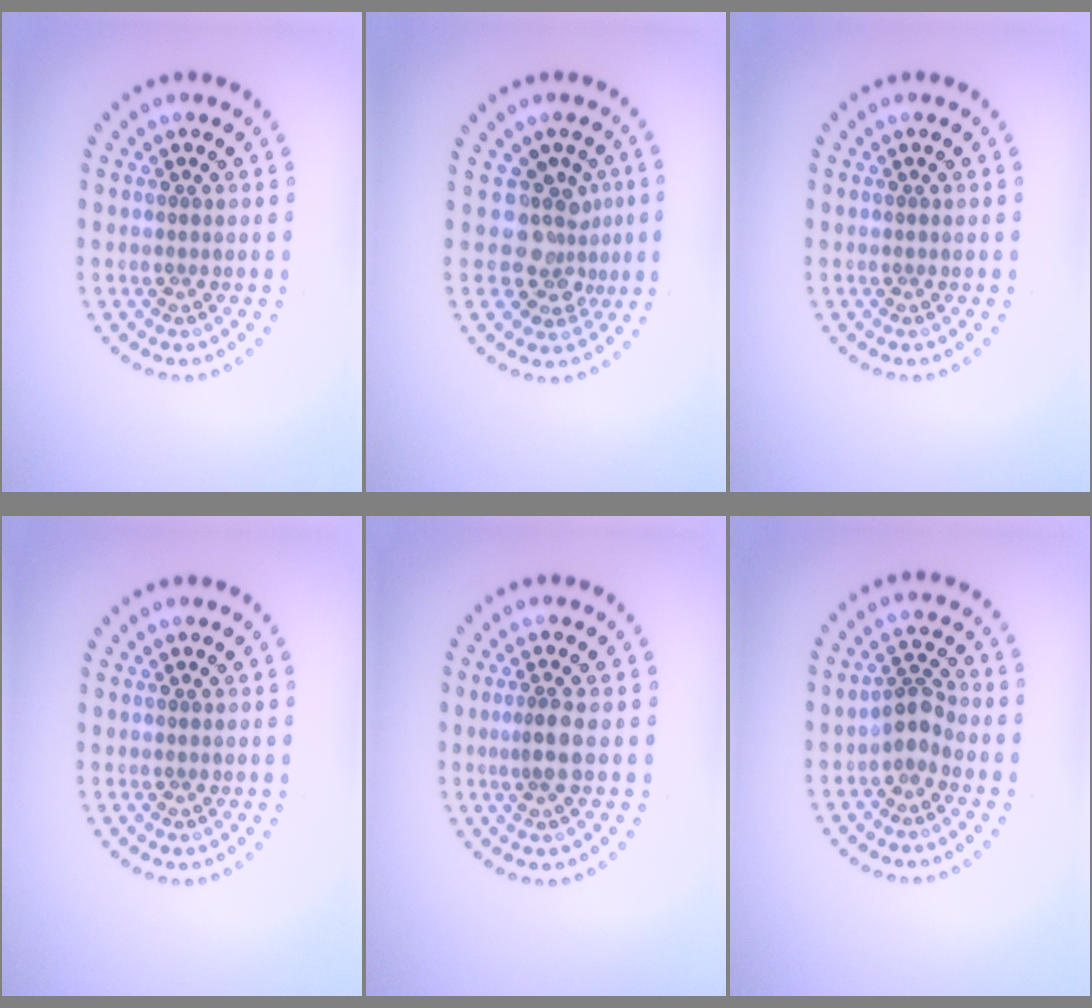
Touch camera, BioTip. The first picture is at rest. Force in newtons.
{"total": 3.8, "press": 2.9, "slide": 2.4}
{"total": 0.0}
{"total": 0.0}
{"total": 2.1, "press": 1.7, "slide": 1.3}
{"total": 2.2, "press": 1.9, "slide": 1.2}